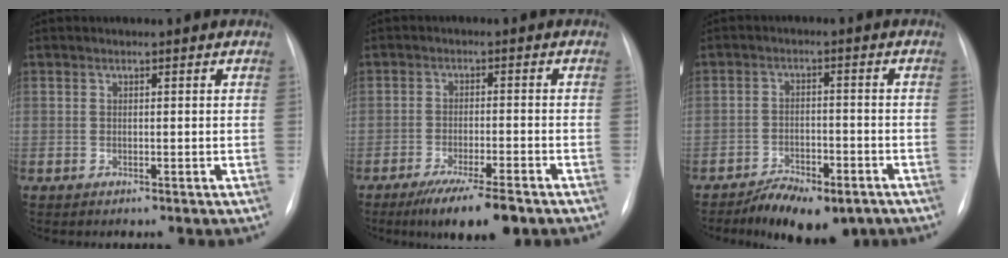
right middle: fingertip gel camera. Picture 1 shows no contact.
{"total": 9.1, "force": [-6.5, 1.0, 6.3], "torque": [-0.097, -0.019, -0.101]}
{"total": 9.5, "force": [-7.0, 3.8, 5.1], "torque": [-0.072, 0.003, -0.107]}